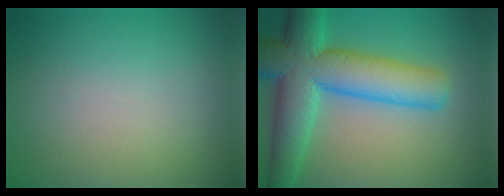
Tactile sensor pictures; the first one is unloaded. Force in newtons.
{"total": 10.9, "press": 10.9, "slide": 0.4}